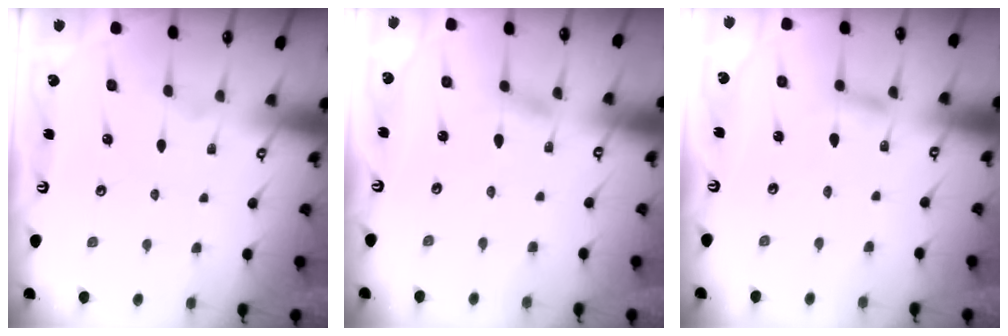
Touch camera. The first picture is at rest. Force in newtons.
{"total": 1.1, "press": 1.1, "slide": 0.1}
{"total": 2.7, "press": 2.7, "slide": 0.1}